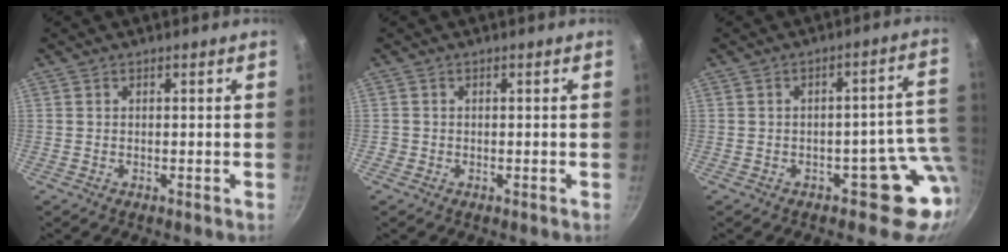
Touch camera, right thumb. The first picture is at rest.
{"total": 0.7, "force": [-0.2, 0.7, 0.1], "torque": [0.001, 0.002, -0.006]}
{"total": 10.2, "force": [-2.1, 7.0, 7.1], "torque": [0.004, 0.026, -0.021]}